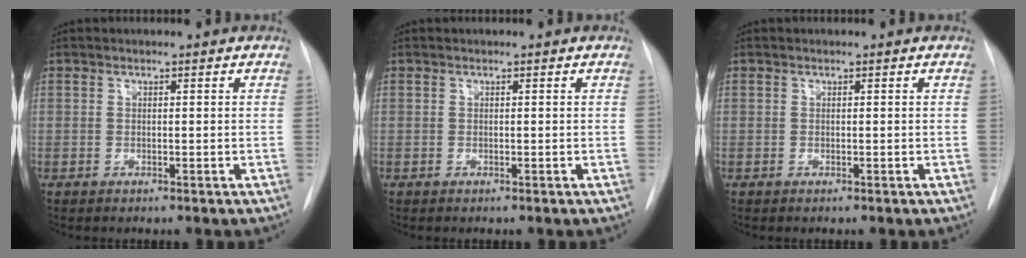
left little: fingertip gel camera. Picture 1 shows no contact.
{"total": 0.0}
{"total": 0.0}